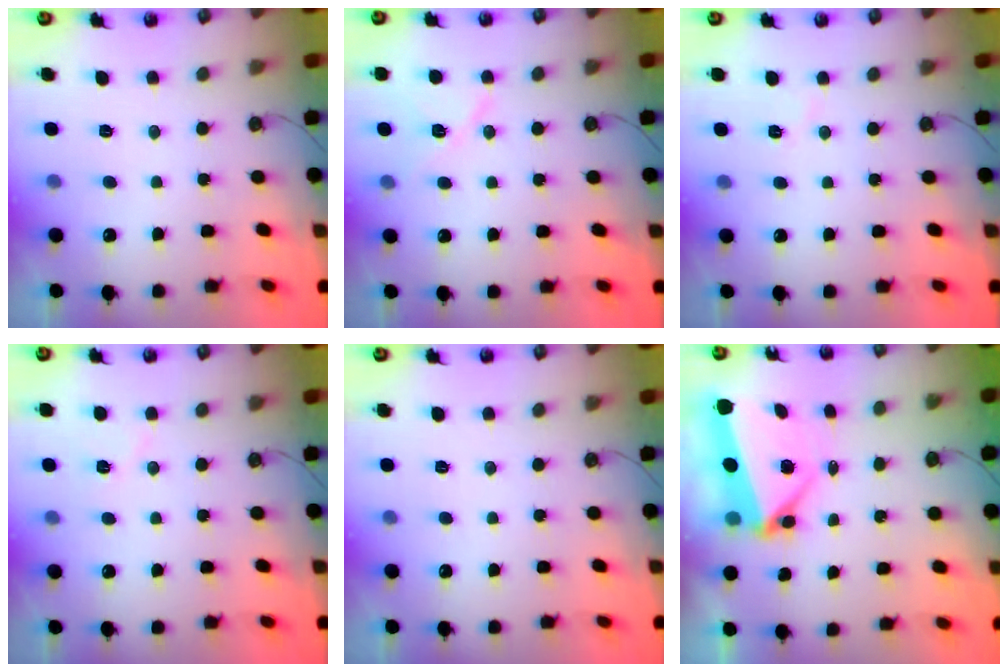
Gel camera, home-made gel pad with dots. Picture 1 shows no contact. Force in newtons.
{"total": 9.4, "press": 9.4, "slide": 1.1}
{"total": 3.5, "press": 3.1, "slide": 1.8}
{"total": 5.0, "press": 4.8, "slide": 1.6}
{"total": 0.0}
{"total": 6.4, "press": 6.3, "slide": 1.1}